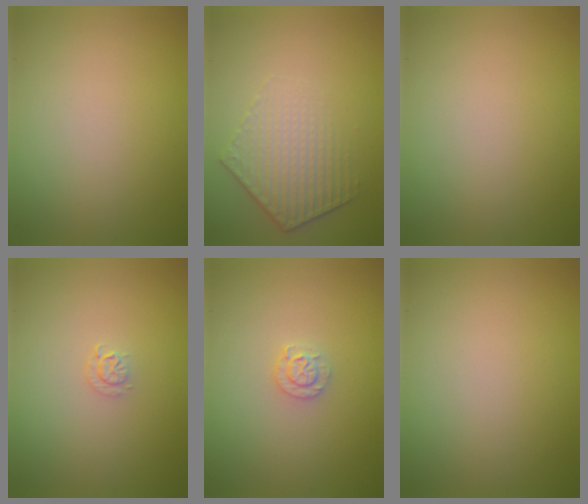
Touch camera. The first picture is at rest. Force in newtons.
{"total": 4.3, "press": 3.1, "slide": 3.1}
{"total": 0.0}
{"total": 0.9, "press": 0.6, "slide": 0.6}
{"total": 1.5, "press": 1.5, "slide": 0.1}
{"total": 0.0}